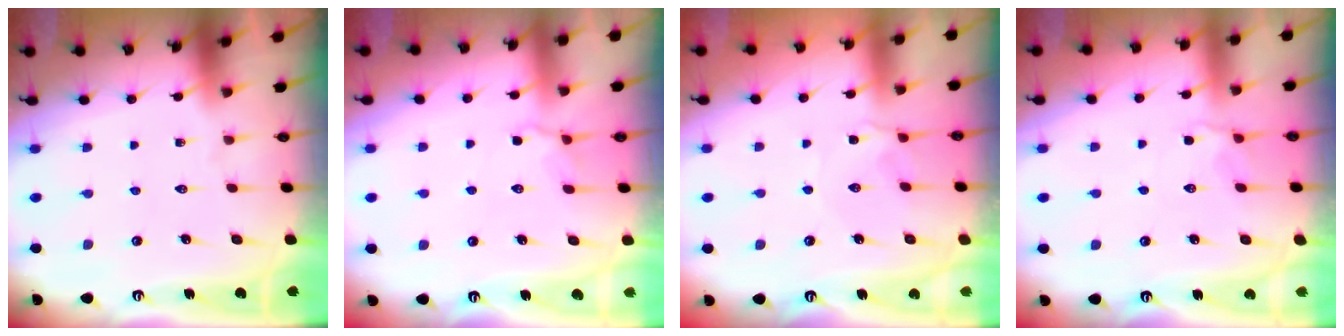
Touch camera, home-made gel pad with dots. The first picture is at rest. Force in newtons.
{"total": 5.0, "press": 4.7, "slide": 1.7}
{"total": 2.2, "press": 2.1, "slide": 0.4}
{"total": 1.9, "press": 1.5, "slide": 1.1}